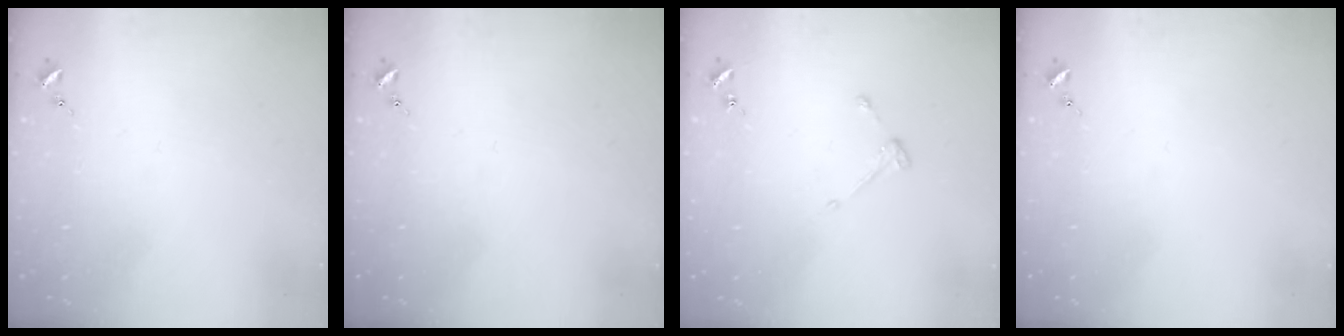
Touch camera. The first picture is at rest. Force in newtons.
{"total": 0.0}
{"total": 3.0, "press": 3.0, "slide": 0.4}
{"total": 0.0}